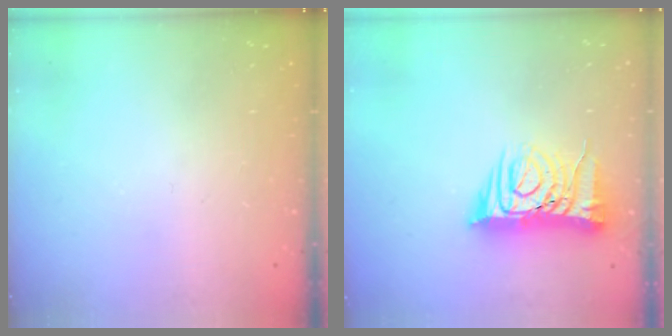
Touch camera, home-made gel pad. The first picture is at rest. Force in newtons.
{"total": 10.8, "press": 10.7, "slide": 1.5}